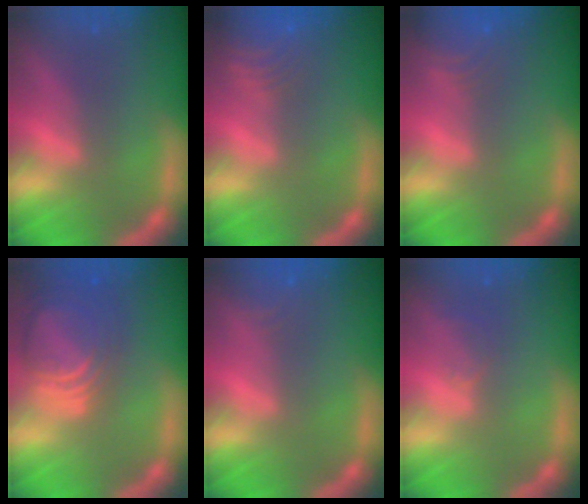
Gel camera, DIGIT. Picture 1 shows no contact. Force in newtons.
{"total": 8.0}
{"total": 5.0}
{"total": 9.0}
{"total": 2.4}
{"total": 1.5}